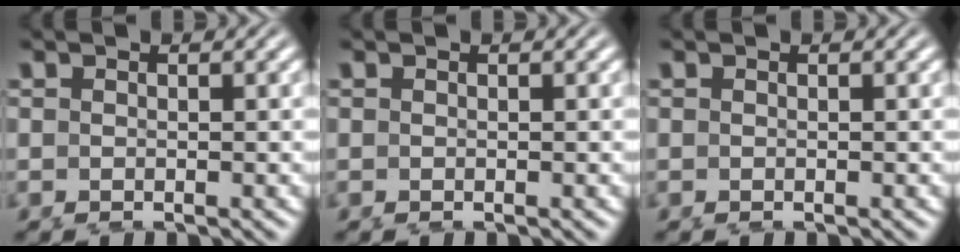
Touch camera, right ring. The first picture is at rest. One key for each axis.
{"total": 0.0}
{"total": 0.0}